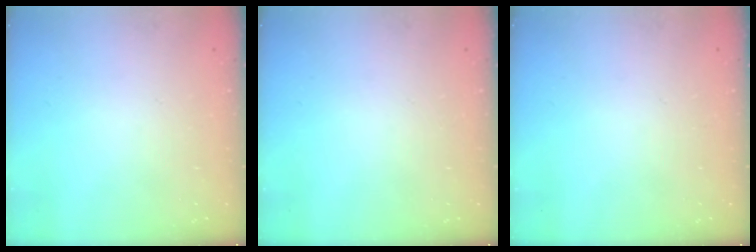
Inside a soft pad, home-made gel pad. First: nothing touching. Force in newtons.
{"total": 0.0}
{"total": 0.0}